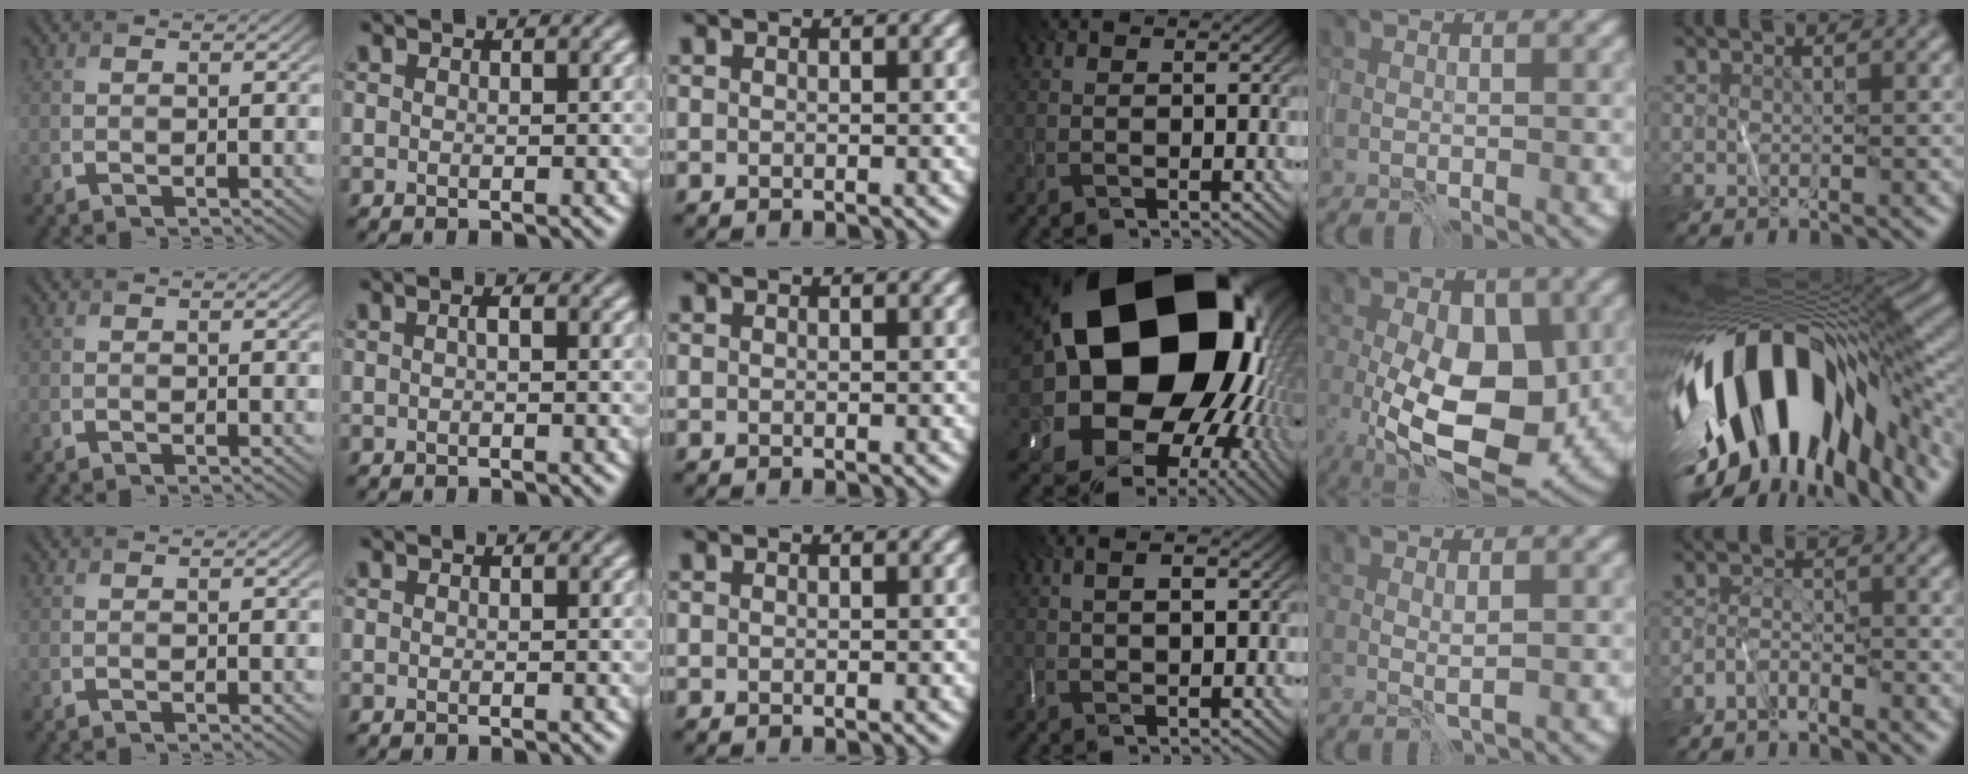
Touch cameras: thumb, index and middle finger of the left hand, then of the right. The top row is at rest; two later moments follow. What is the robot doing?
{"motion": "wipe", "object": "whiteboard"}